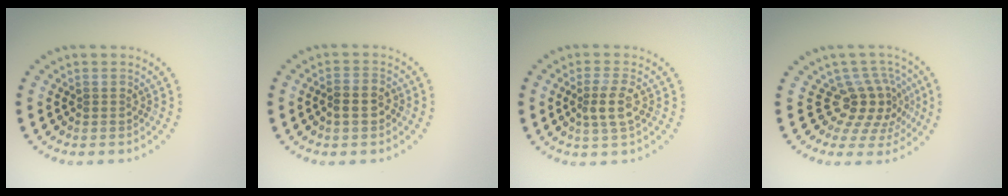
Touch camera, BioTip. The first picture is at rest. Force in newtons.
{"total": 1.7, "press": 1.7, "slide": 0.3}
{"total": 2.5, "press": 2.2, "slide": 1.1}
{"total": 4.0, "press": 2.8, "slide": 2.8}